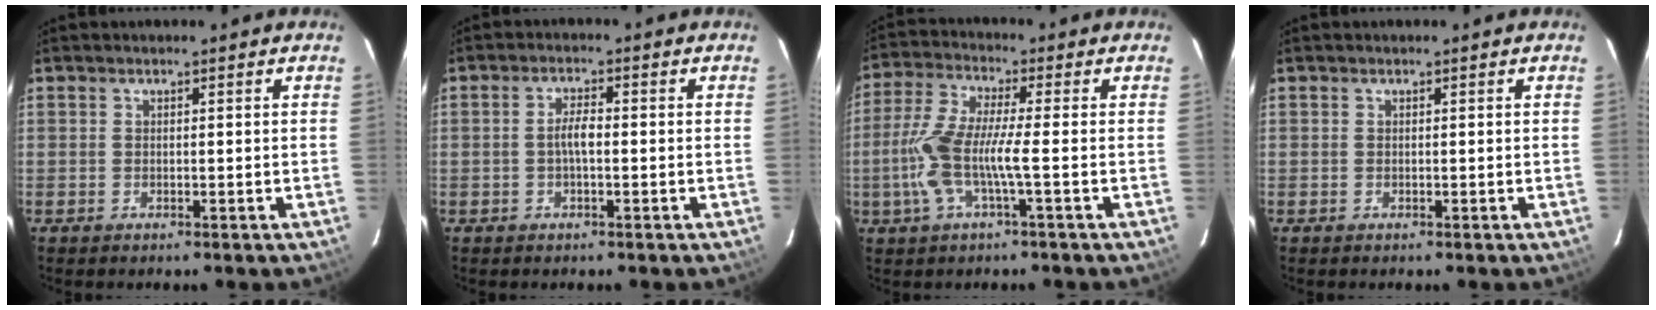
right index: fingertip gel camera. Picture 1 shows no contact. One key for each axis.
{"total": 2.8, "fx": -0.5, "fy": 0.7, "fz": 2.7, "tx": -0.053, "ty": 0.006, "tz": -0.009}
{"total": 9.9, "fx": -2.5, "fy": 1.0, "fz": 9.6, "tx": -0.212, "ty": -0.001, "tz": -0.048}
{"total": 0.0}